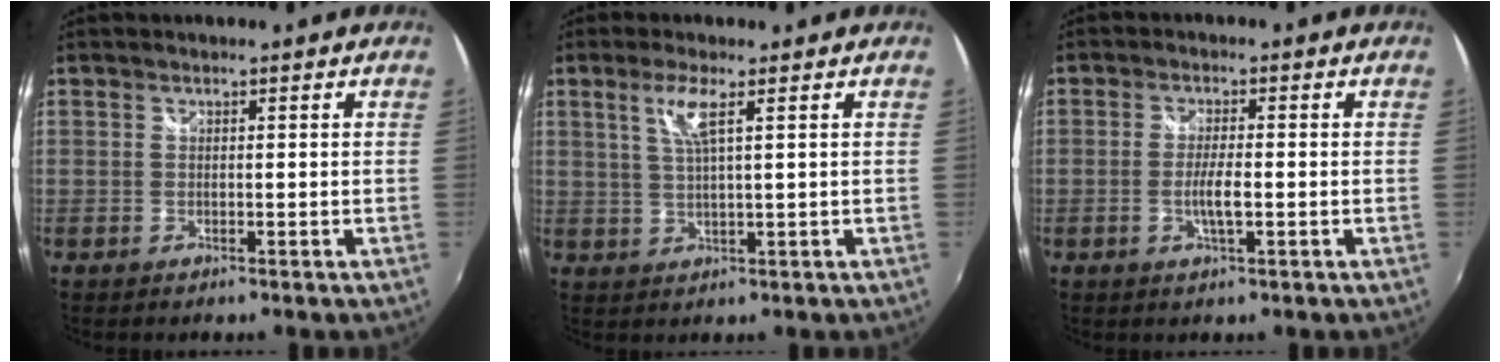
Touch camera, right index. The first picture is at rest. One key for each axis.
{"total": 4.5, "fx": 2.0, "fy": 0.0, "fz": 4.0, "tx": -0.081, "ty": -0.002, "tz": 0.041}
{"total": 3.7, "fx": -1.0, "fy": 0.5, "fz": 3.5, "tx": -0.068, "ty": -0.005, "tz": -0.017}